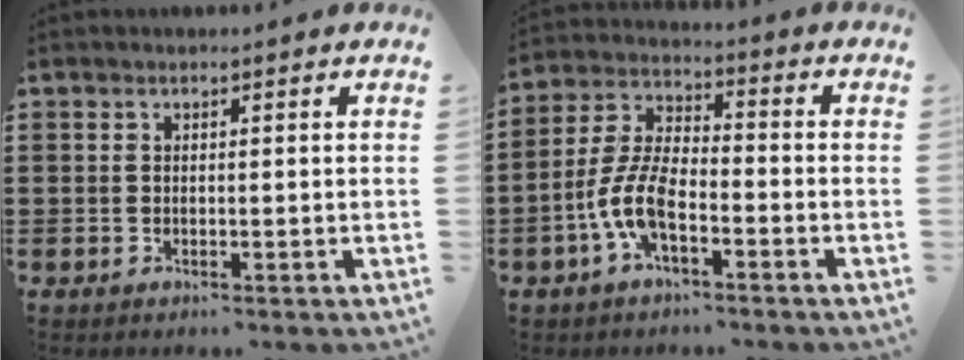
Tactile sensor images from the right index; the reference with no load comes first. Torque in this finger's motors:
{"motor_torque": [0.88, 1.26, 0.26, 0.21]}